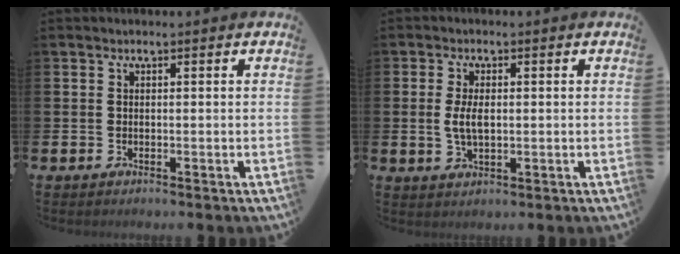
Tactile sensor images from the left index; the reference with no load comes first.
{"total": 3.6, "force": [0.2, 1.8, 3.2], "torque": [-0.051, 0.002, -0.001]}